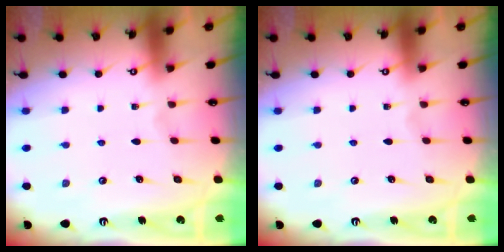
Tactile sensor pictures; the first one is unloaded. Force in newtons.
{"total": 0.0}